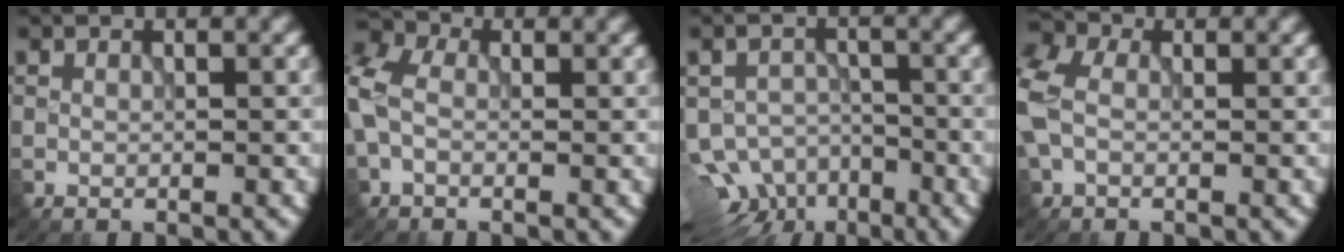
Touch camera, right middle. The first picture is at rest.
{"total": 8.0, "force": [0.1, 5.9, 5.5], "torque": [-0.121, 0.022, -0.021]}
{"total": 9.3, "force": [-5.8, 5.9, 4.3], "torque": [-0.063, -0.011, -0.066]}
{"total": 6.9, "force": [0.2, 5.0, 4.8], "torque": [-0.115, 0.008, -0.006]}